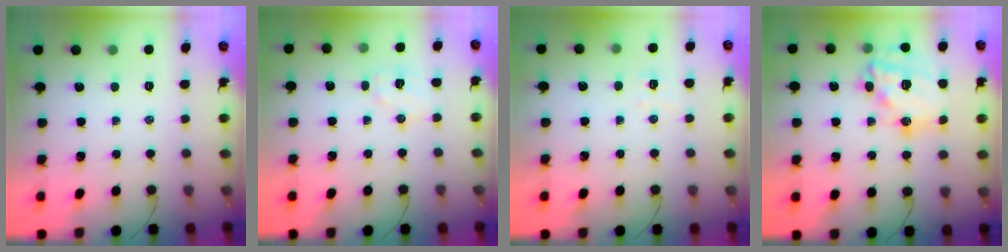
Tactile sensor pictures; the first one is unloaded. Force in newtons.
{"total": 5.7, "press": 5.6, "slide": 1.2}
{"total": 4.0, "press": 3.9, "slide": 1.0}
{"total": 20.6, "press": 20.3, "slide": 3.9}